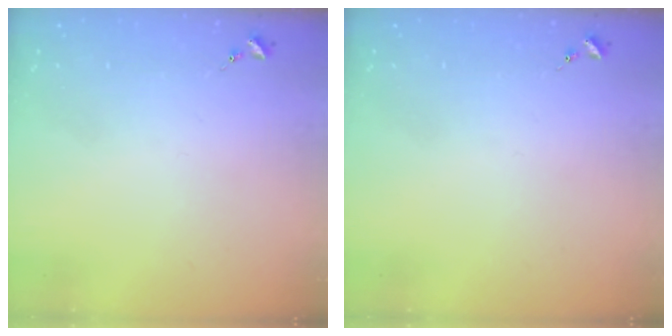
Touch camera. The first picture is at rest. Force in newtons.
{"total": 0.0}